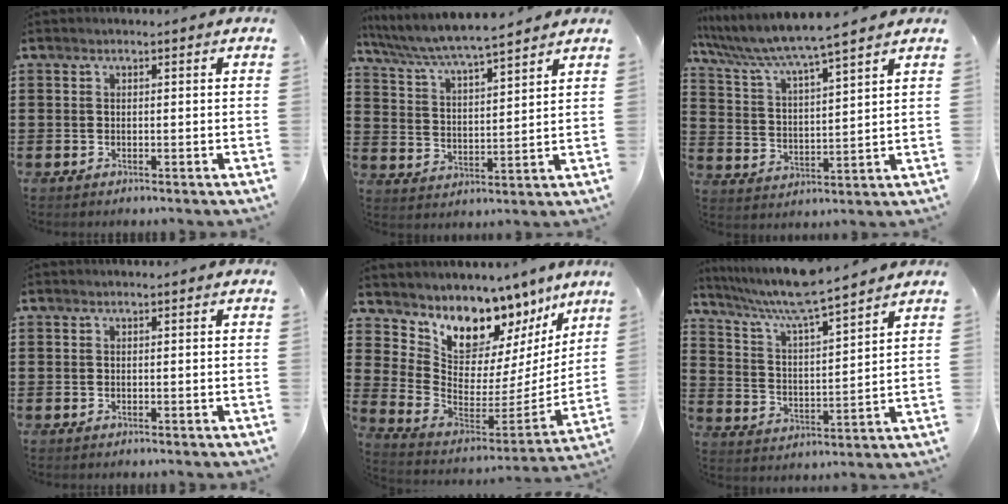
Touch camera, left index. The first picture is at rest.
{"total": 5.3, "force": [5.1, -0.1, 1.6], "torque": [-0.056, -0.033, 0.083]}
{"total": 6.1, "force": [5.5, -0.5, 2.6], "torque": [-0.078, -0.036, 0.088]}
{"total": 0.0}
{"total": 8.2, "force": [6.7, 4.4, 1.6], "torque": [-0.061, -0.069, 0.122]}
{"total": 7.9, "force": [7.0, 0.0, 3.8], "torque": [-0.099, -0.036, 0.118]}